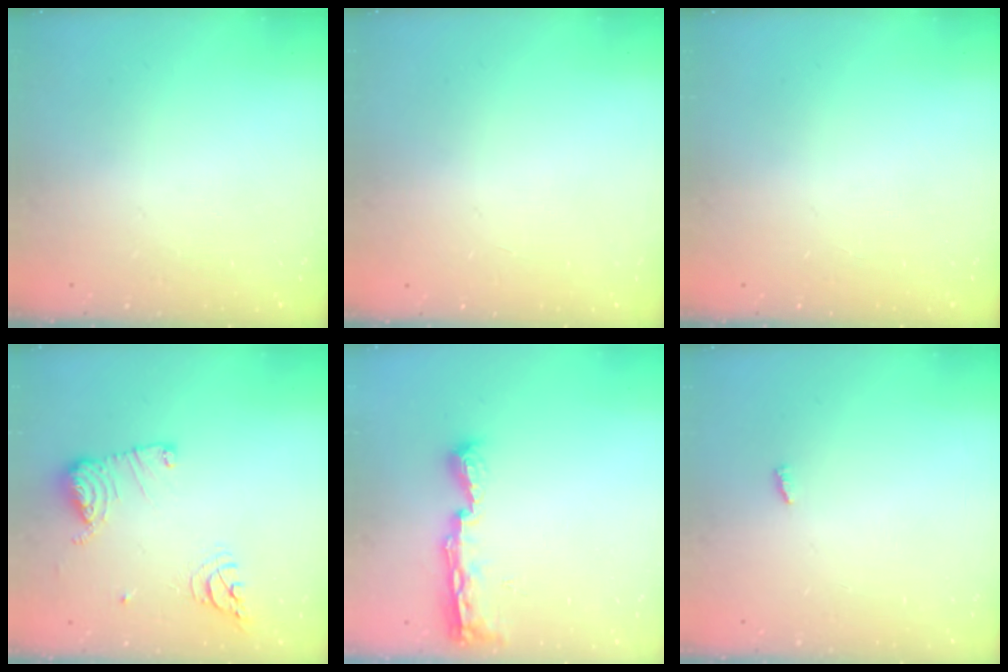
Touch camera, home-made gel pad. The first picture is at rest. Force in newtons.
{"total": 0.9, "press": 0.9, "slide": 0.1}
{"total": 0.0}
{"total": 12.5, "press": 12.4, "slide": 1.2}
{"total": 8.3, "press": 8.2, "slide": 0.9}
{"total": 2.8, "press": 2.7, "slide": 0.3}